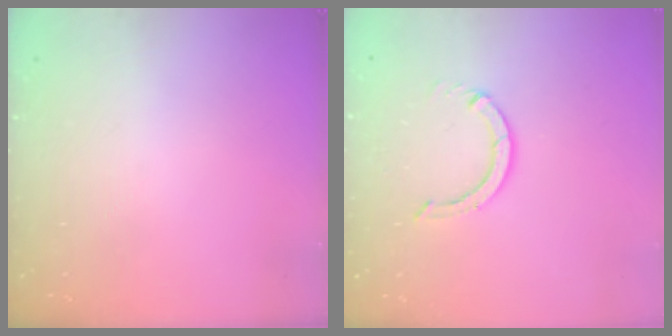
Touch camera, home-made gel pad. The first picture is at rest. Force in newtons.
{"total": 3.9, "press": 3.8, "slide": 0.3}